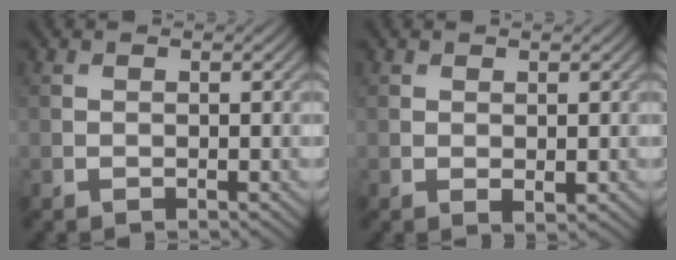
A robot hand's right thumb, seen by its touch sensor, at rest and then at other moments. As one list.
[{"total": 1.0, "force": [0.2, 0.6, 0.8], "torque": [-0.011, -0.005, 0.007]}]